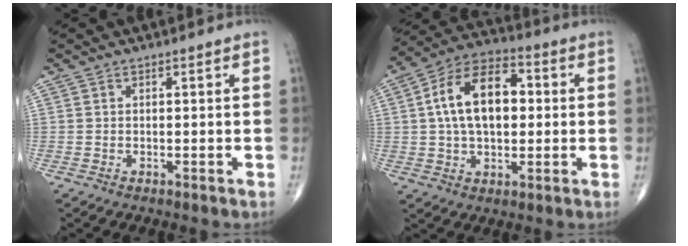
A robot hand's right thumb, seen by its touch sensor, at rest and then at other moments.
{"total": 15.5, "force": [1.9, 9.1, 12.3], "torque": [-0.200, 0.024, 0.024]}